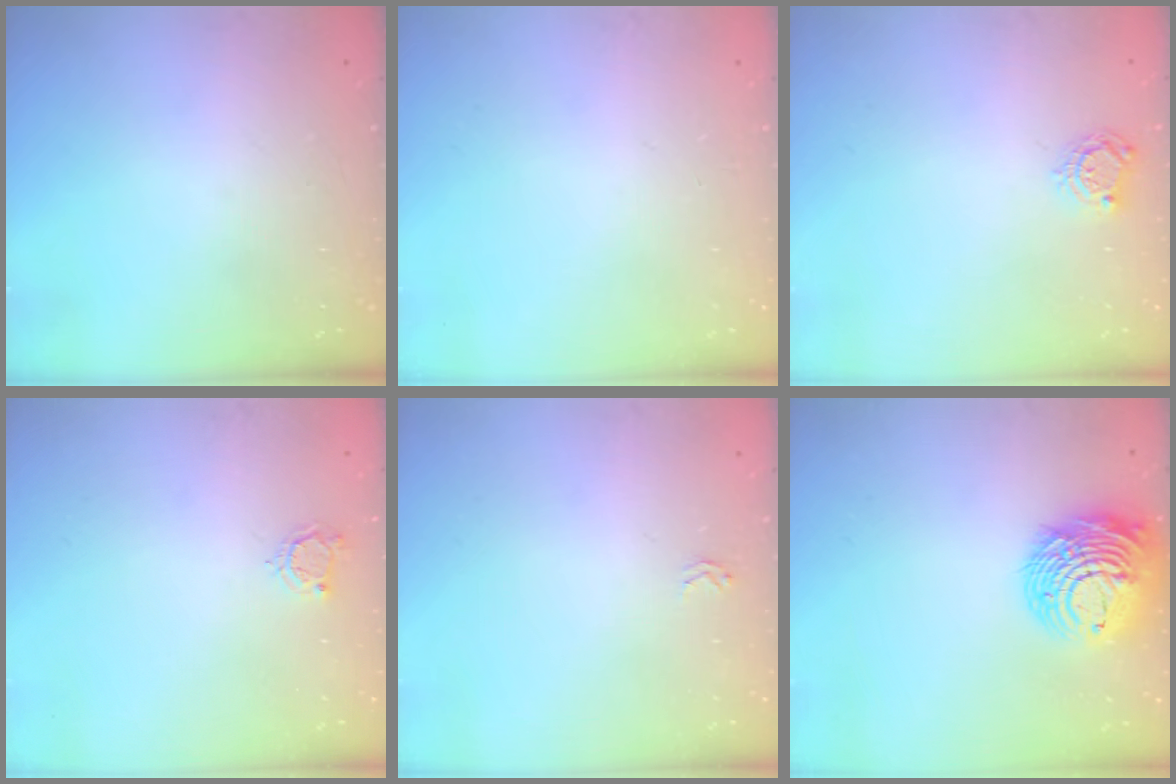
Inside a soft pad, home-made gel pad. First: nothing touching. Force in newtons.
{"total": 0.0}
{"total": 5.5, "press": 5.4, "slide": 0.6}
{"total": 3.1, "press": 3.1, "slide": 0.3}
{"total": 1.6, "press": 1.6, "slide": 0.2}
{"total": 15.0, "press": 14.9, "slide": 1.5}